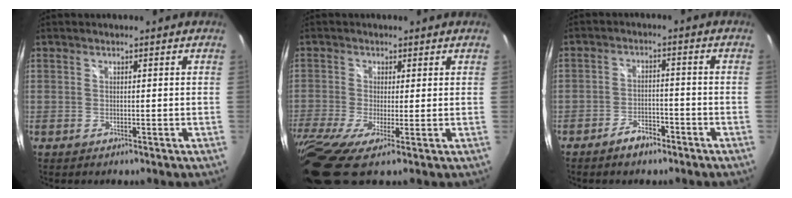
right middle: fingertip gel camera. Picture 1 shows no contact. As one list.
[{"total": 10.8, "force": [-4.3, 2.3, 9.6], "torque": [-0.210, -0.049, -0.088]}, {"total": 4.4, "force": [-3.4, 1.8, 2.2], "torque": [-0.054, 0.006, -0.053]}]